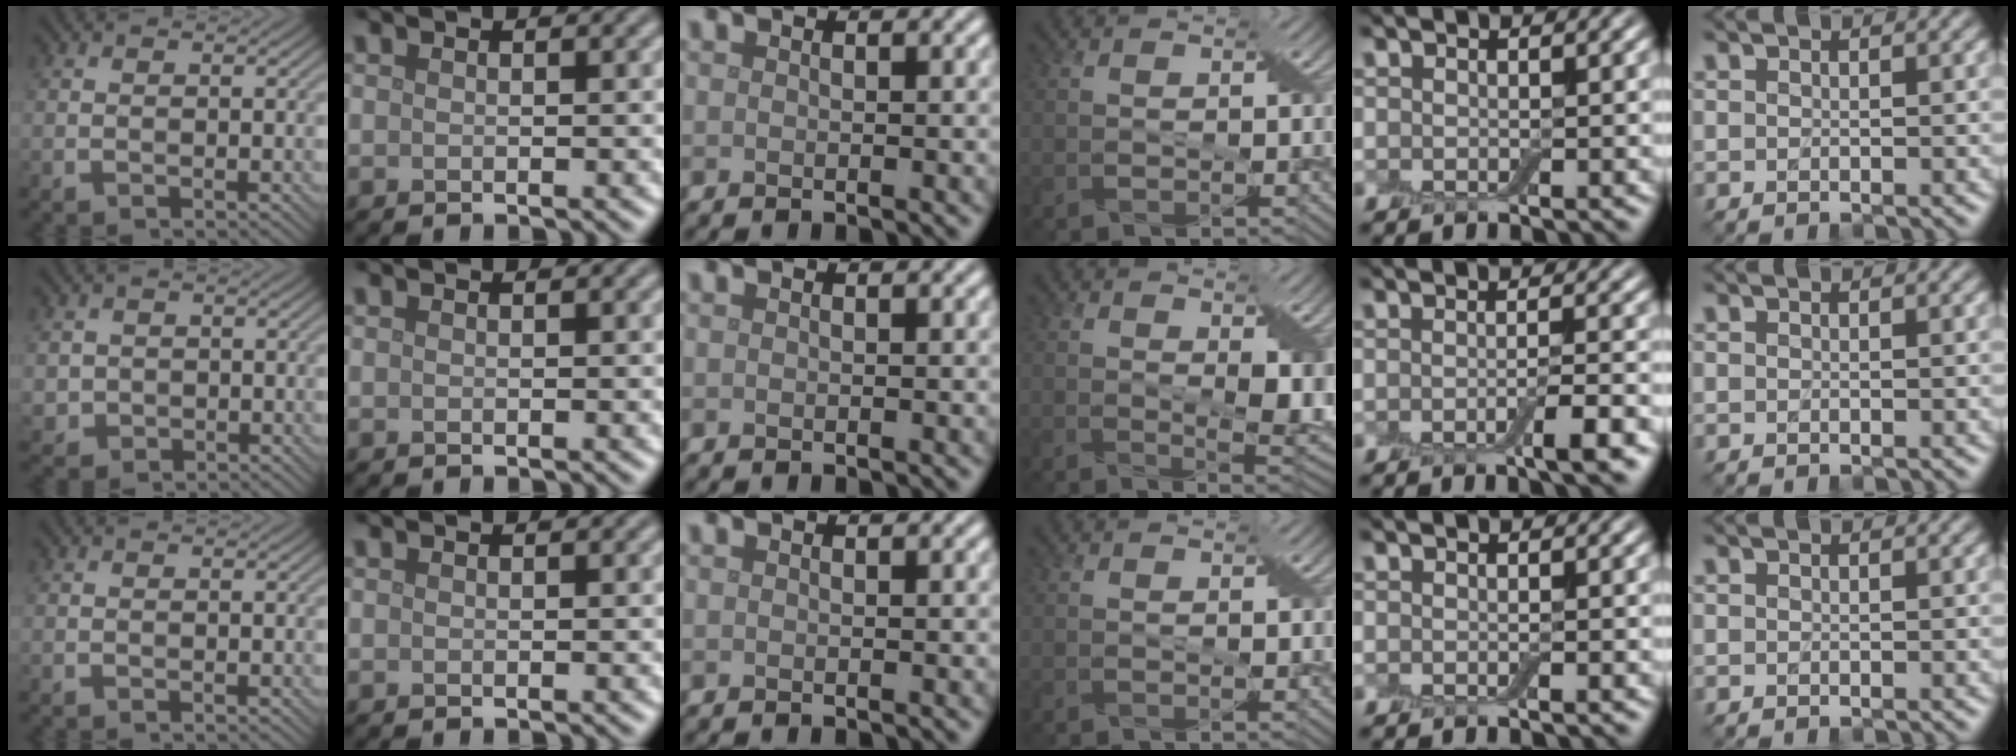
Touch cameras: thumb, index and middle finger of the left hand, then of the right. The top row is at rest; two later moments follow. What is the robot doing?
{"motion": "extract", "object": "backpack"}